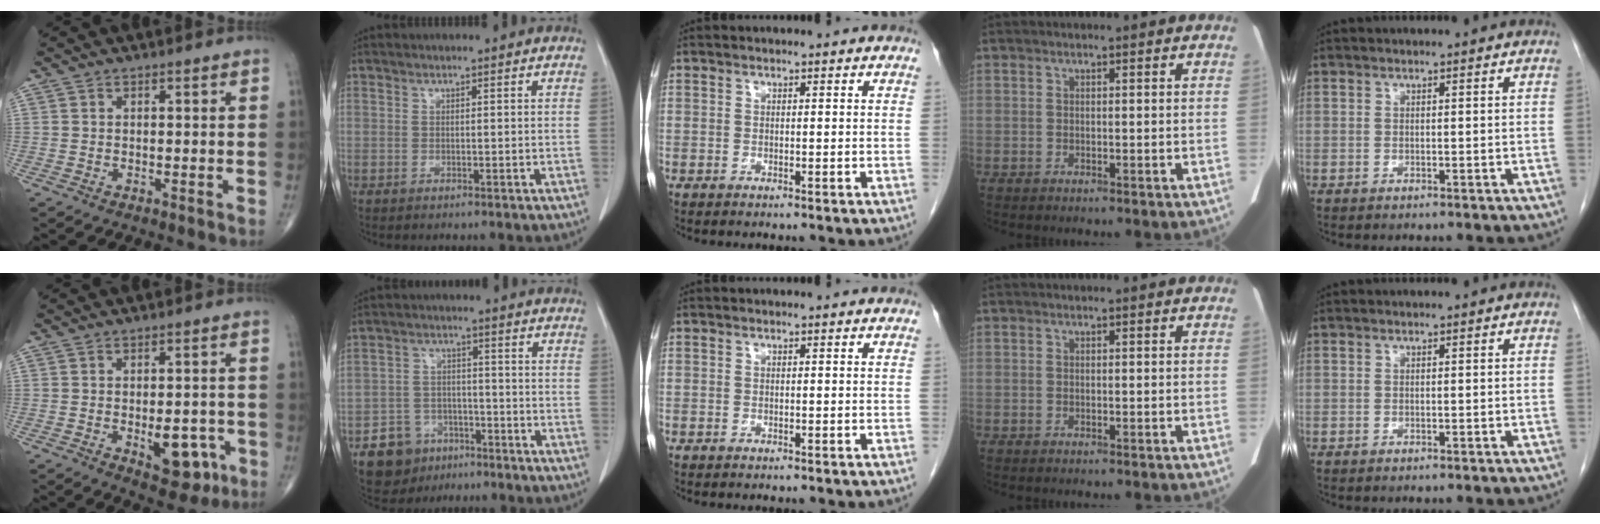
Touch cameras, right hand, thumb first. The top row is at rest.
{"thumb": {"total": 8.8, "force": [-2.9, 4.6, 6.9], "torque": [-0.068, 0.011, -0.028]}, "index": {"total": 7.5, "force": [-4.4, 5.9, 1.3], "torque": [-0.025, 0.013, -0.065]}}